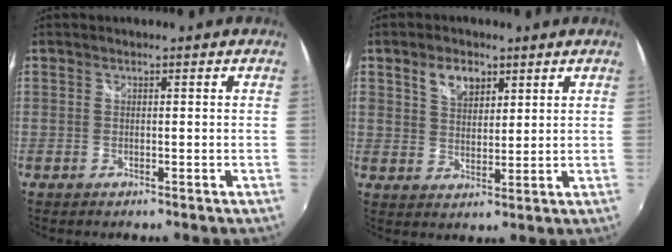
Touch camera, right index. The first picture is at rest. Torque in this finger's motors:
{"motor_torque": [0.07, 0.07, 0.13, 0.04]}